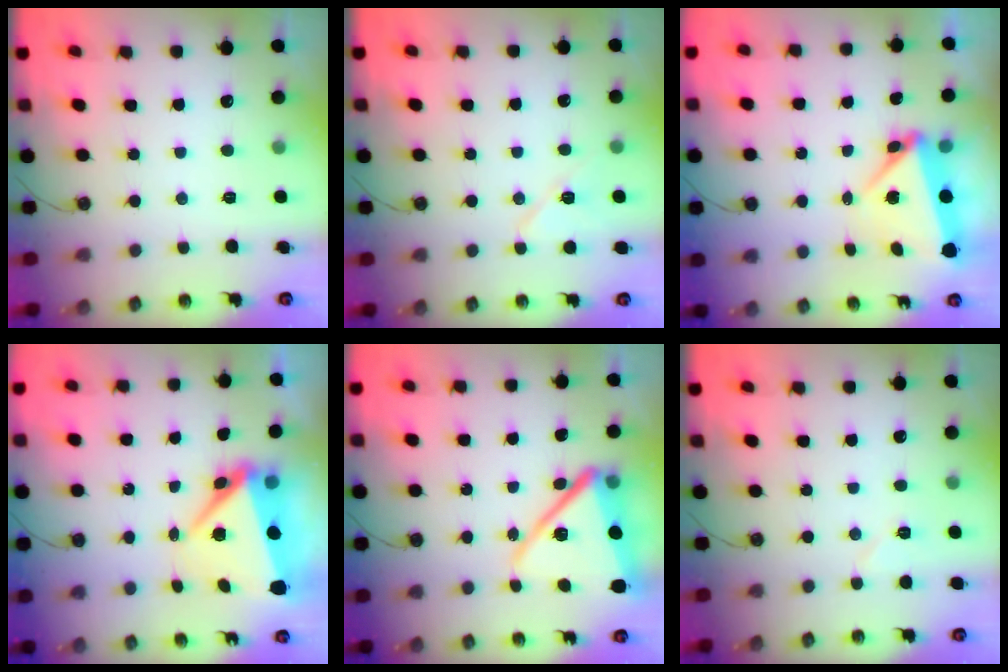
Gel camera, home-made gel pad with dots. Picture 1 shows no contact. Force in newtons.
{"total": 8.1, "press": 8.0, "slide": 1.2}
{"total": 9.3, "press": 5.8, "slide": 7.3}
{"total": 10.0, "press": 9.9, "slide": 0.8}
{"total": 16.5, "press": 16.4, "slide": 2.2}
{"total": 5.6, "press": 4.9, "slide": 2.7}